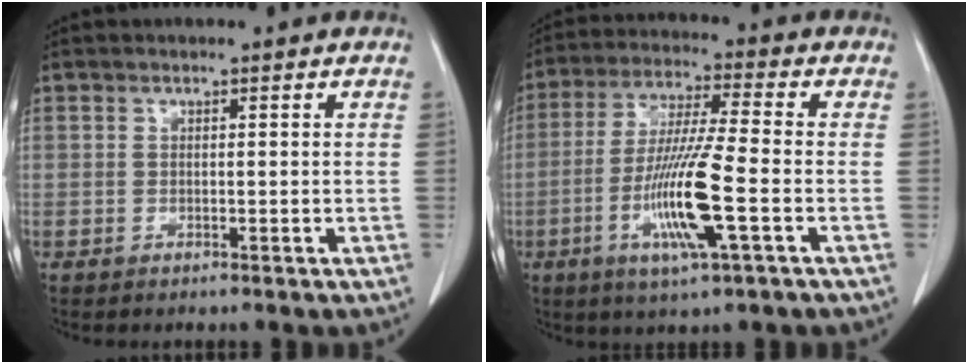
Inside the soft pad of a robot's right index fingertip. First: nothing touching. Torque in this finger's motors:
{"motor_torque": [1.63, -0.51, 0.42, 0.13]}